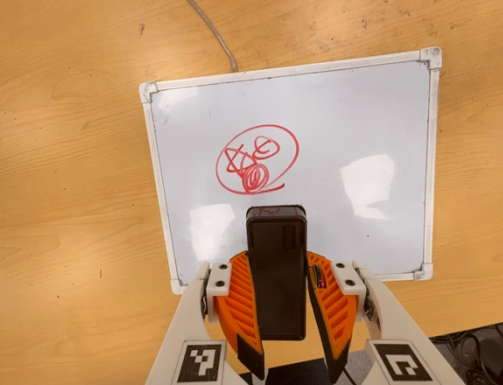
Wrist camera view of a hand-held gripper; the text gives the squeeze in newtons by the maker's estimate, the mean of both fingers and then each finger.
{"total": 10.8, "left": 8.8, "right": 12.8}